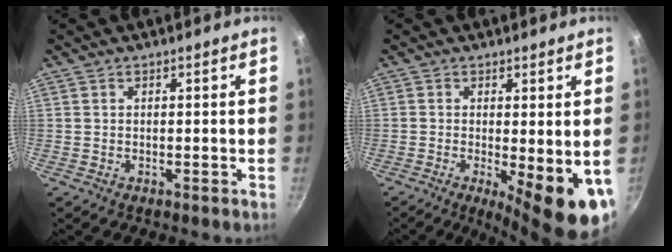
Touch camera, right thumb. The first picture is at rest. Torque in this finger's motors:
{"motor_torque": [-0.70, 1.05, 0.11, -0.26, 0.12]}